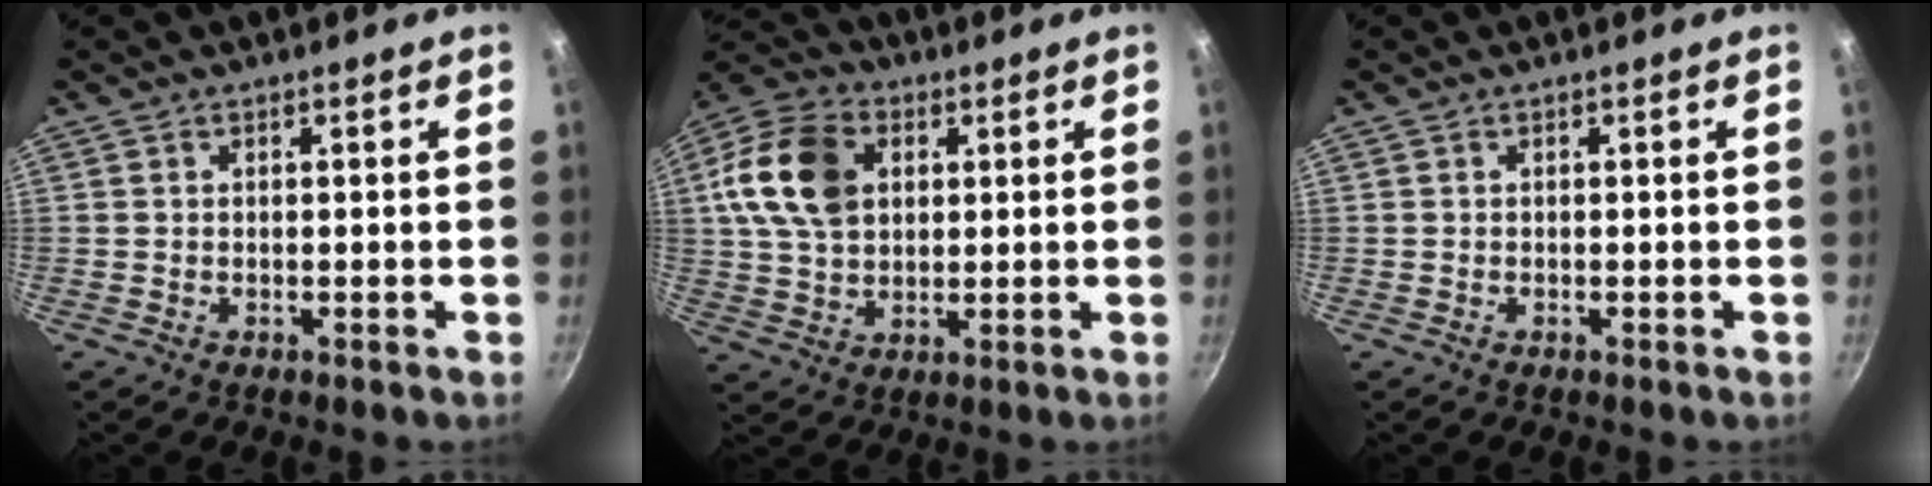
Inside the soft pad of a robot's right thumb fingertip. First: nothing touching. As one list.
[{"total": 15.0, "force": [3.5, 10.6, 9.9], "torque": [-0.167, 0.008, 0.054]}, {"total": 0.0}]